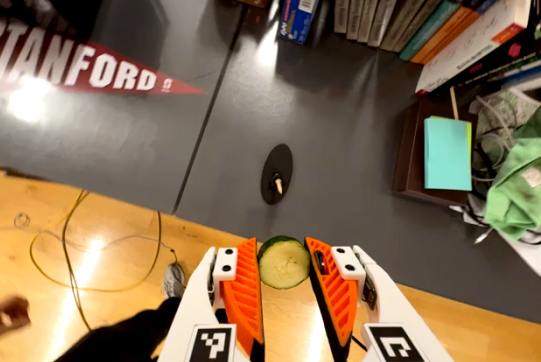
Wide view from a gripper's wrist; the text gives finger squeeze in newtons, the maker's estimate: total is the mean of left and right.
{"total": 6.5, "left": 5.6, "right": 7.5}